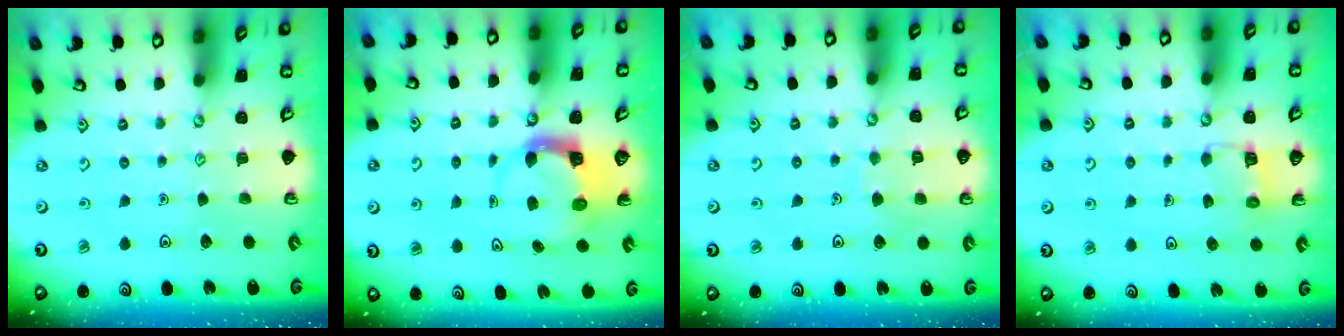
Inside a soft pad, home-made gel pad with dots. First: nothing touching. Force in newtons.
{"total": 3.7, "press": 3.6, "slide": 0.5}
{"total": 5.3, "press": 5.2, "slide": 0.2}
{"total": 2.8, "press": 2.8, "slide": 0.2}